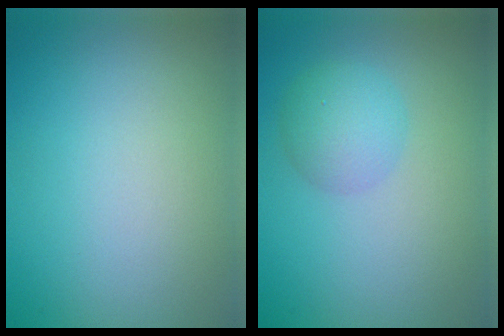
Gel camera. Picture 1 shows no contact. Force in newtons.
{"total": 3.0, "press": 3.0, "slide": 0.1}